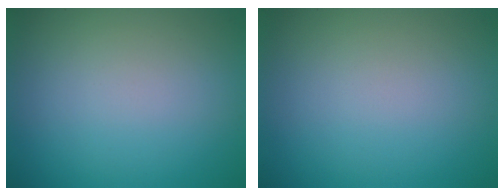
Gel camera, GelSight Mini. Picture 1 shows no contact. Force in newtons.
{"total": 0.0}